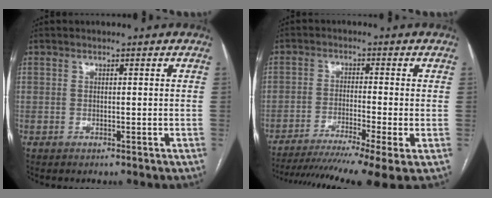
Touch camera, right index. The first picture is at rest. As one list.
[{"total": 14.6, "force": [-10.8, -0.3, 9.8], "torque": [-0.147, -0.025, -0.173]}]